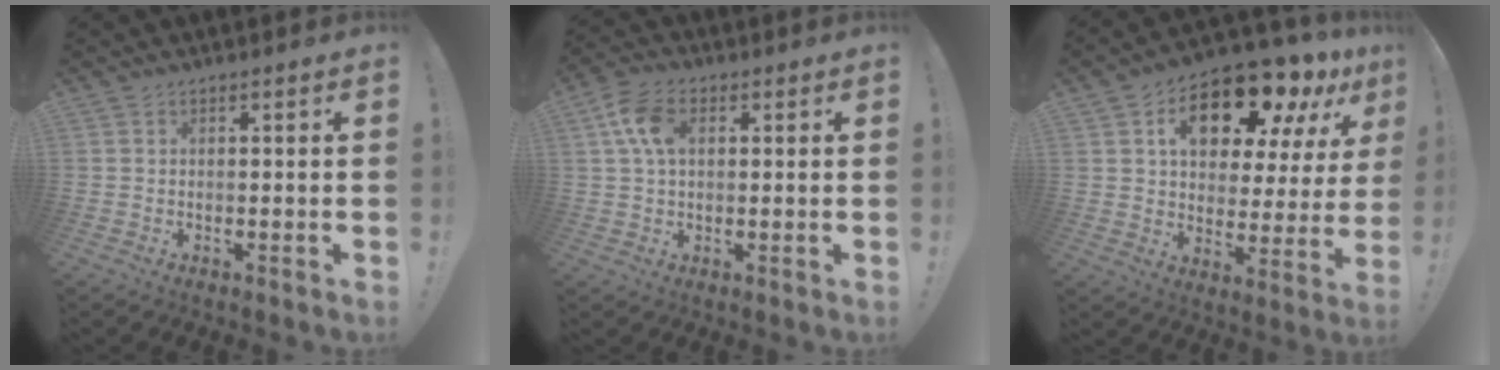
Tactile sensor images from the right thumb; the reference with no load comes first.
{"total": 9.5, "force": [2.5, 6.1, 6.9], "torque": [-0.129, 0.009, 0.046]}
{"total": 17.3, "force": [10.8, 8.4, 10.7], "torque": [-0.163, -0.067, 0.181]}